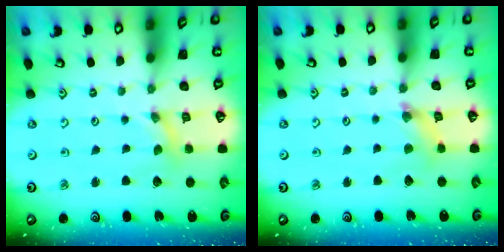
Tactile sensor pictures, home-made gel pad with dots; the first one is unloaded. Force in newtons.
{"total": 3.8, "press": 3.8, "slide": 0.2}